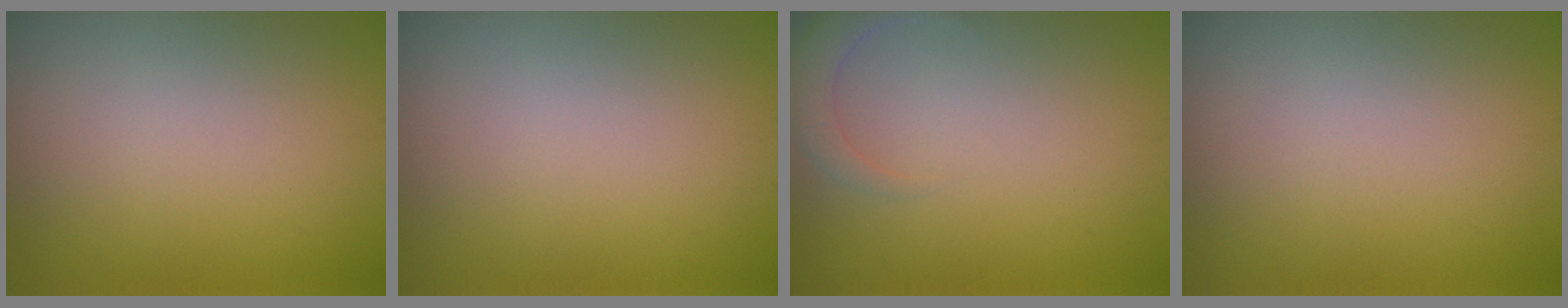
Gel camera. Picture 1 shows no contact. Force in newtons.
{"total": 0.0}
{"total": 2.1, "press": 2.1, "slide": 0.3}
{"total": 0.0}